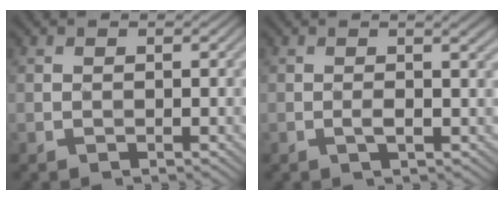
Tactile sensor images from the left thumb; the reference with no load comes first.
{"total": 3.0, "force": [0.2, 0.3, 3.0], "torque": [-0.049, 0.009, 0.002]}